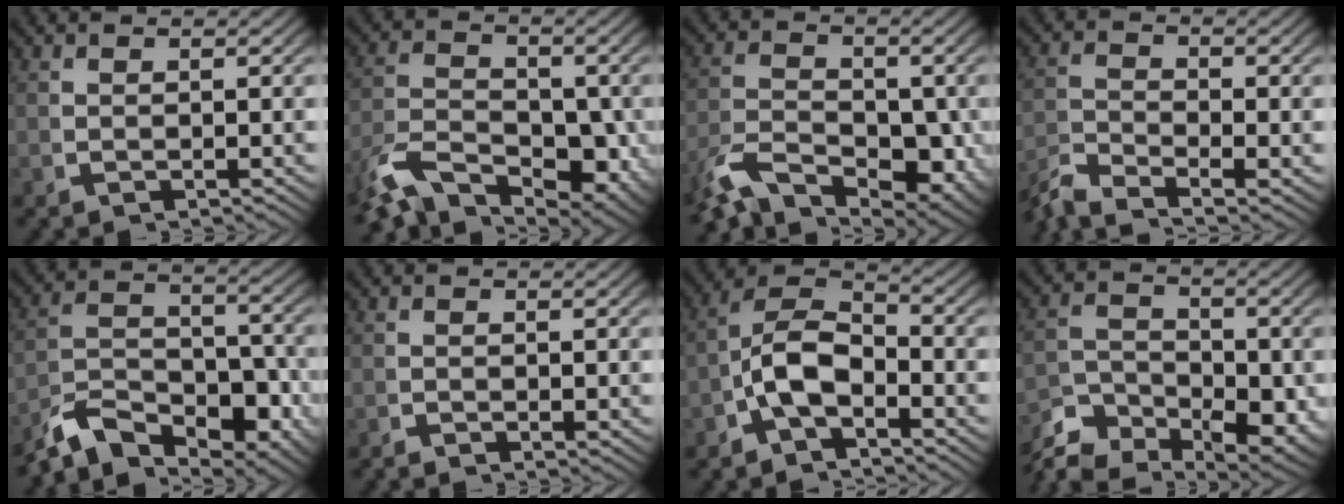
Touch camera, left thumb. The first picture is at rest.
{"total": 8.1, "force": [-3.5, 4.9, 5.5], "torque": [-0.094, -0.034, -0.054]}
{"total": 7.0, "force": [-3.0, 4.0, 4.9], "torque": [-0.079, -0.029, -0.050]}
{"total": 5.0, "force": [-4.1, 1.6, 2.3], "torque": [-0.046, -0.025, -0.068]}
{"total": 9.1, "force": [-4.3, 5.4, 6.0], "torque": [-0.110, -0.034, -0.069]}
{"total": 0.5, "force": [-0.5, 0.1, 0.1], "torque": [0.000, -0.007, -0.011]}
{"total": 8.9, "force": [-1.8, 6.4, 5.8], "torque": [-0.126, -0.027, -0.030]}
{"total": 7.3, "force": [-4.5, 4.2, 4.0], "torque": [-0.053, -0.036, -0.071]}